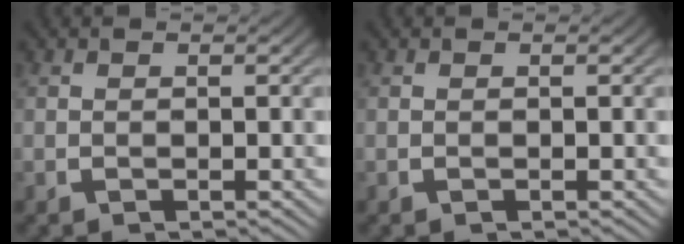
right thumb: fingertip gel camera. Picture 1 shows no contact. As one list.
[{"total": 0.0}]